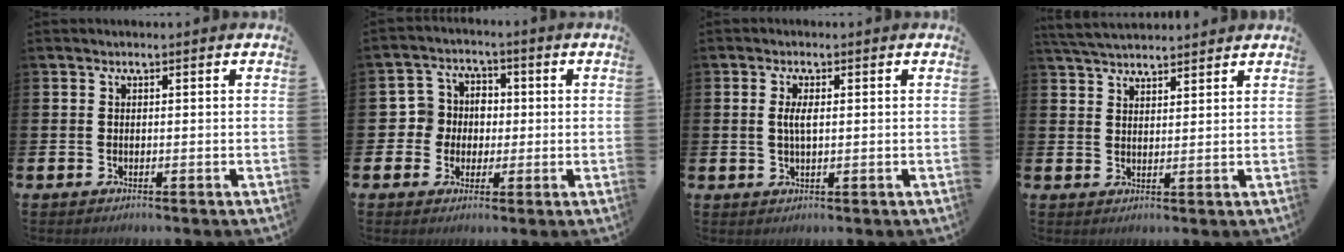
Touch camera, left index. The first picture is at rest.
{"total": 4.9, "force": [0.4, 4.8, 1.0], "torque": [-0.041, 0.013, 0.004]}
{"total": 2.5, "force": [0.5, 0.9, 2.3], "torque": [-0.045, 0.004, 0.005]}
{"total": 4.3, "force": [4.1, 0.8, 0.8], "torque": [-0.023, -0.015, 0.076]}